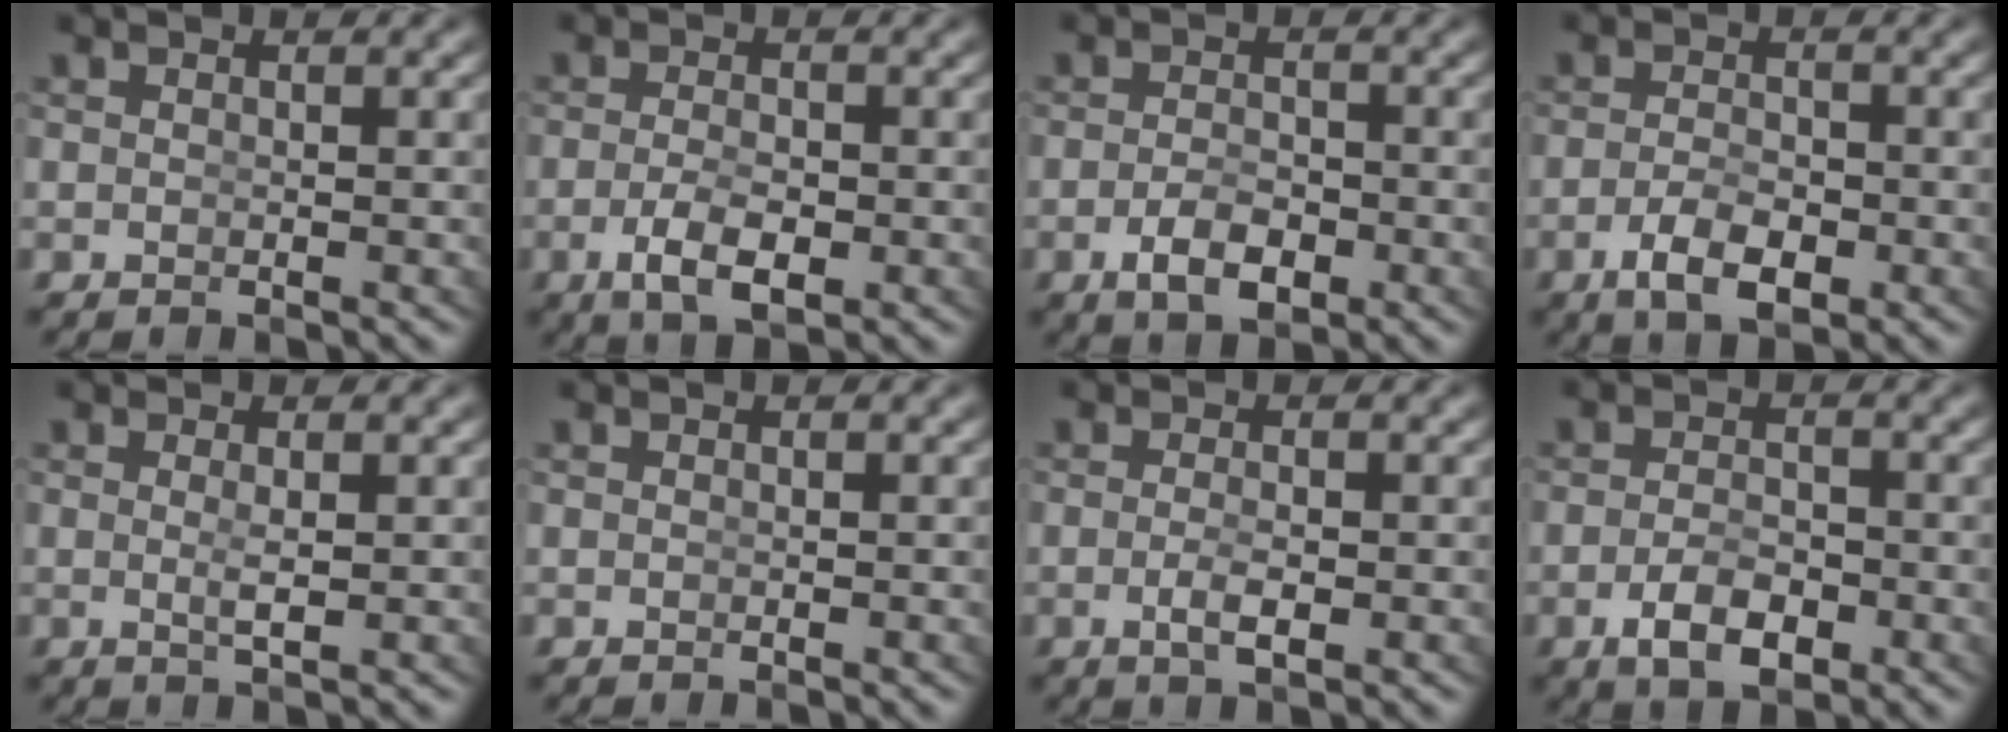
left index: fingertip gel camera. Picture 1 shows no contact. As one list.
[{"total": 3.9, "force": [-1.6, 1.5, 3.2], "torque": [-0.061, -0.023, -0.017]}, {"total": 3.4, "force": [-1.9, 1.5, 2.4], "torque": [-0.037, -0.016, -0.026]}, {"total": 3.8, "force": [-2.0, 1.5, 2.9], "torque": [-0.046, -0.019, -0.027]}, {"total": 1.3, "force": [0.1, -0.5, 1.2], "torque": [-0.025, -0.016, 0.010]}, {"total": 0.0}, {"total": 2.0, "force": [-1.0, 0.2, 1.8], "torque": [-0.037, -0.018, -0.008]}, {"total": 3.8, "force": [-2.1, 1.7, 2.7], "torque": [-0.043, -0.018, -0.027]}]